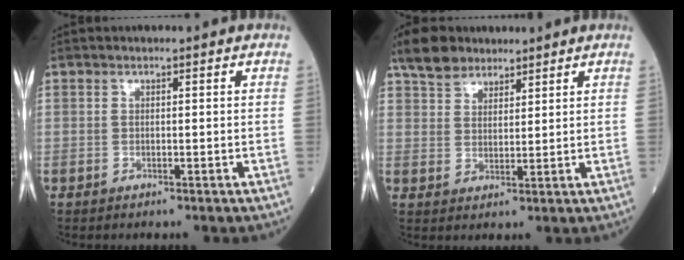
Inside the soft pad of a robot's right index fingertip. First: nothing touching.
{"total": 5.9, "force": [4.7, 3.2, 1.7], "torque": [-0.038, 0.017, 0.092]}